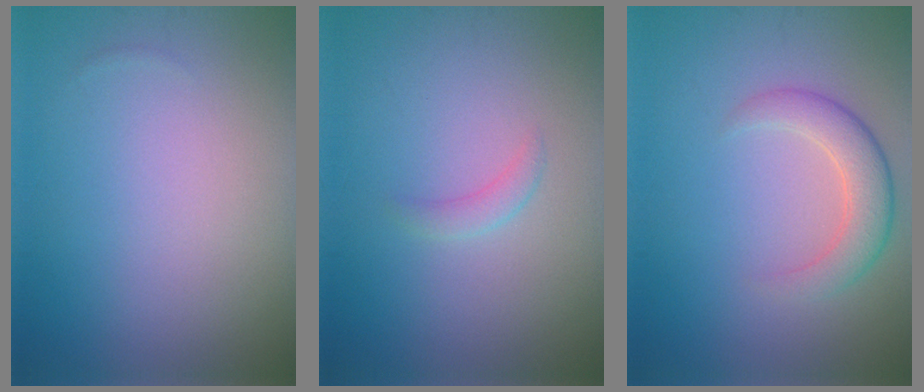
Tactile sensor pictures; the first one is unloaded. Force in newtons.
{"total": 1.2, "press": 1.1, "slide": 0.0}
{"total": 3.5, "press": 3.5, "slide": 0.2}